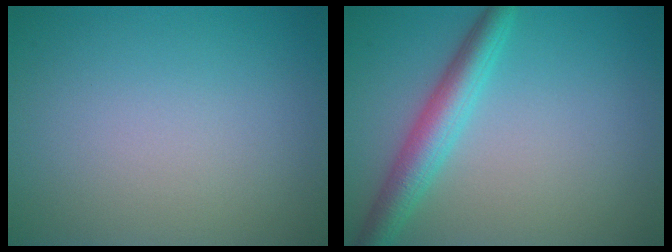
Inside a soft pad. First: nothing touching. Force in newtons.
{"total": 4.2, "press": 4.2, "slide": 0.1}